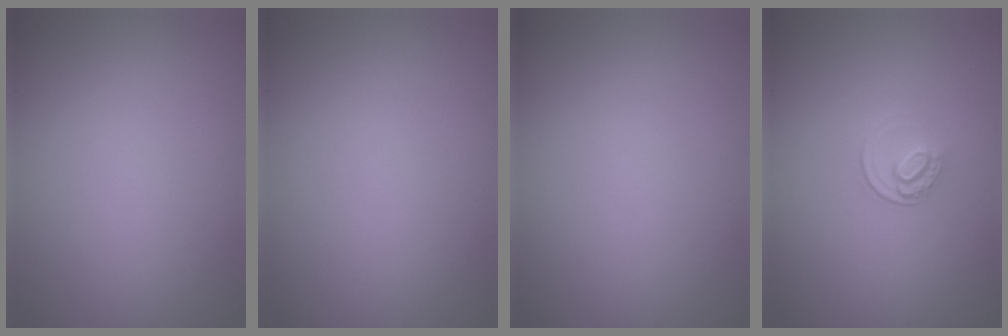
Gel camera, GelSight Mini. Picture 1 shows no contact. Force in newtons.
{"total": 0.0}
{"total": 0.0}
{"total": 1.4, "press": 0.9, "slide": 1.0}